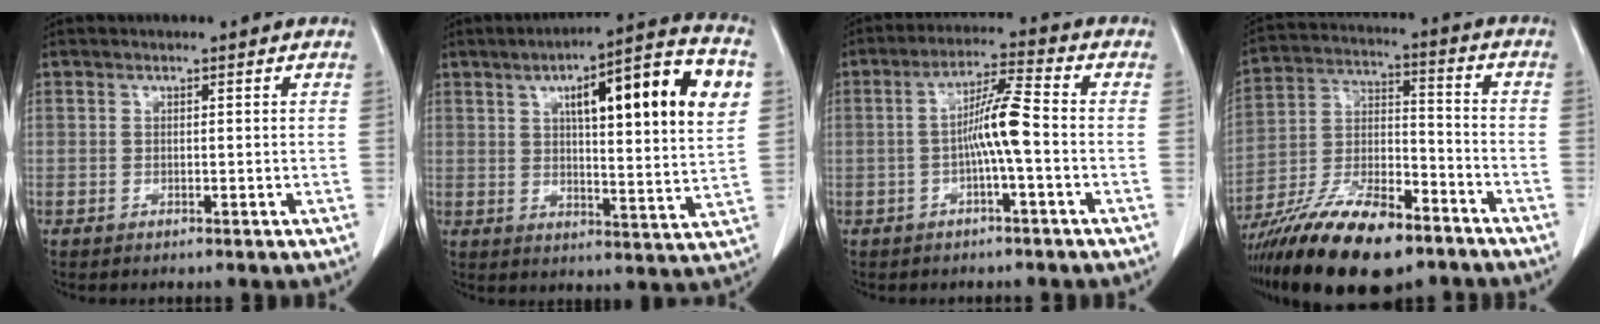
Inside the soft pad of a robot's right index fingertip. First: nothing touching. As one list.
[{"total": 19.5, "force": [6.4, 2.6, 18.2], "torque": [-0.255, 0.025, 0.085]}, {"total": 6.8, "force": [-1.2, -0.1, 6.7], "torque": [-0.124, 0.013, -0.024]}, {"total": 19.5, "force": [-14.0, 5.8, 12.4], "torque": [-0.239, -0.009, -0.247]}]